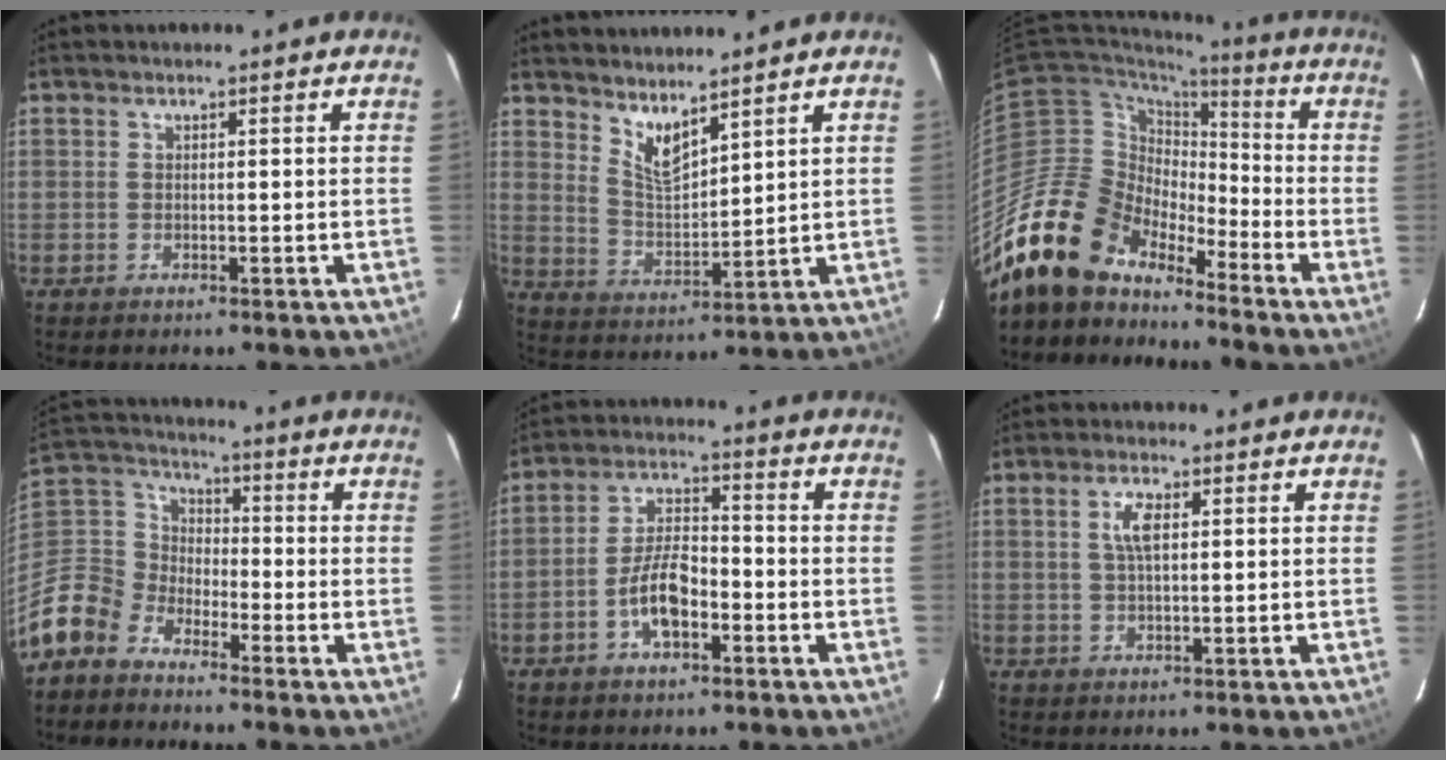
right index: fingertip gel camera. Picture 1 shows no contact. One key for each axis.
{"total": 6.4, "fx": 5.1, "fy": 1.6, "fz": 3.6, "tx": -0.063, "ty": -0.012, "tz": 0.101}
{"total": 16.6, "fx": -13.7, "fy": 8.1, "fz": 4.8, "tx": -0.104, "ty": 0.011, "tz": -0.254}
{"total": 11.3, "fx": -7.7, "fy": 7.7, "fz": 3.0, "tx": -0.099, "ty": 0.028, "tz": -0.172}
{"total": 7.8, "fx": -3.4, "fy": 3.4, "fz": 6.2, "tx": -0.128, "ty": 0.013, "tz": -0.058}
{"total": 3.7, "fx": 1.0, "fy": 1.4, "fz": 3.2, "tx": -0.063, "ty": 0.006, "tz": 0.020}